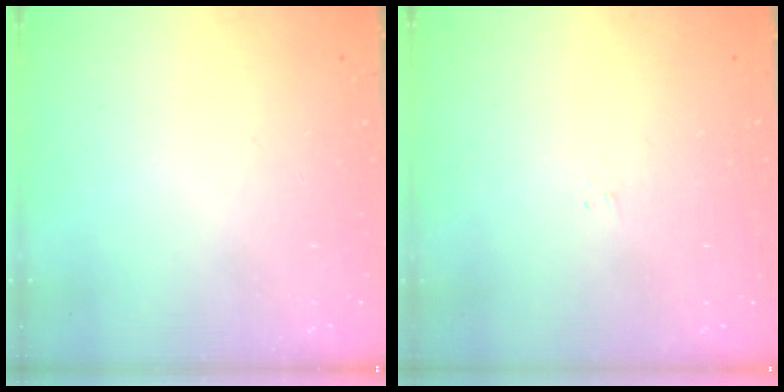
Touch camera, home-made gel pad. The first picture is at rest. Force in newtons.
{"total": 1.6, "press": 1.5, "slide": 0.3}